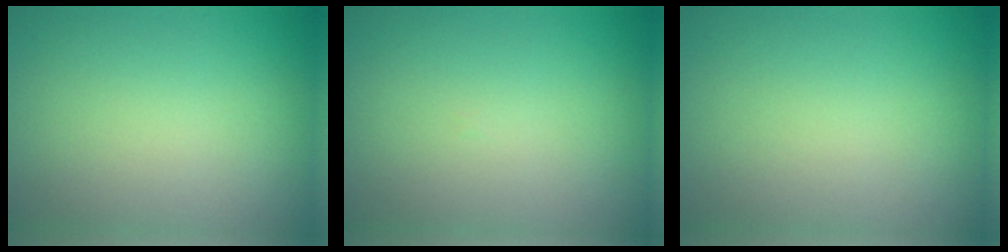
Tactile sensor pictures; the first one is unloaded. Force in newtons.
{"total": 0.0}
{"total": 0.0}